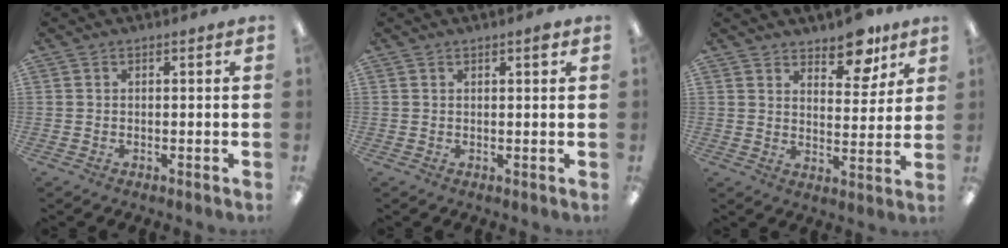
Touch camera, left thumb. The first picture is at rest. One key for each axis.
{"total": 1.8, "fx": 1.2, "fy": 0.3, "fz": 1.2, "tx": -0.018, "ty": -0.001, "tz": 0.019}
{"total": 9.6, "fx": 7.9, "fy": 4.0, "fz": 3.8, "tx": -0.036, "ty": -0.054, "tz": 0.138}